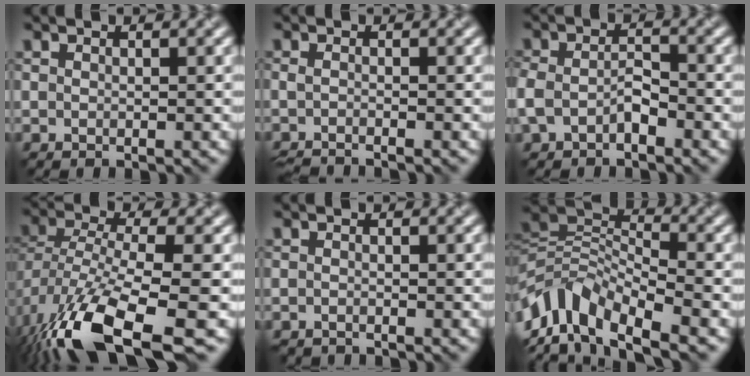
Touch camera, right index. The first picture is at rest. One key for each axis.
{"total": 1.9, "fx": -1.7, "fy": 0.2, "fz": 0.8, "tx": -0.016, "ty": -0.009, "tz": -0.038}
{"total": 2.1, "fx": -1.1, "fy": 1.2, "fz": 1.4, "tx": -0.037, "ty": 0.011, "tz": -0.030}
{"total": 10.6, "fx": -5.1, "fy": 4.8, "fz": 8.0, "tx": -0.168, "ty": -0.015, "tz": -0.090}
{"total": 1.1, "fx": -1.1, "fy": -0.1, "fz": -0.1, "tx": -0.002, "ty": -0.006, "tz": -0.025}
{"total": 7.6, "fx": -3.1, "fy": 4.1, "fz": 5.6, "tx": -0.100, "ty": 0.010, "tz": -0.075}